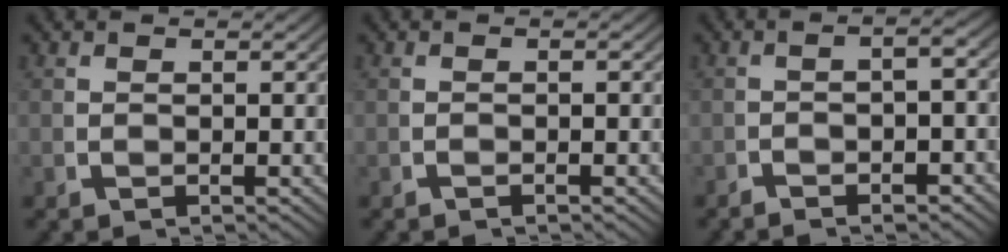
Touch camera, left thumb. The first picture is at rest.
{"total": 0.5, "force": [-0.4, -0.1, 0.3], "torque": [-0.003, 0.005, -0.011]}
{"total": 2.6, "force": [-1.7, 0.6, 2.0], "torque": [-0.029, 0.001, -0.029]}